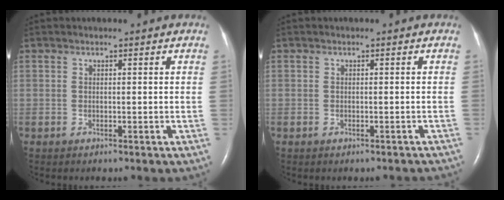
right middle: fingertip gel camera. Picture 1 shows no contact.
{"total": 2.2, "force": [-1.9, 0.7, 0.9], "torque": [-0.014, -0.001, -0.019]}